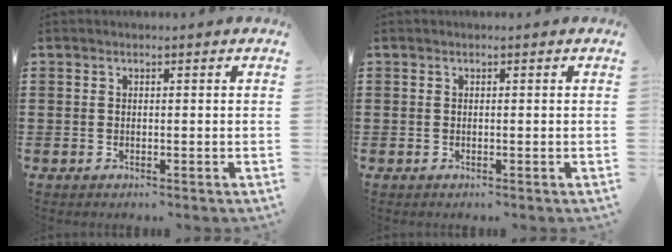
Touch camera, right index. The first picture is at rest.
{"total": 0.0}